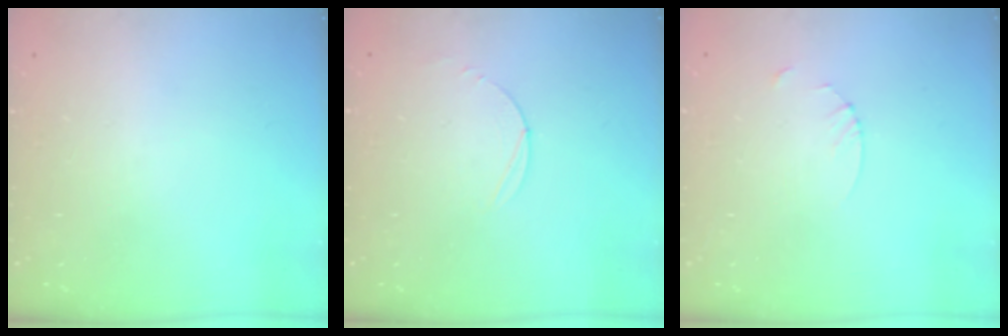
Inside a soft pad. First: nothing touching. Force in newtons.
{"total": 3.0, "press": 3.0, "slide": 0.3}
{"total": 2.7, "press": 2.7, "slide": 0.3}